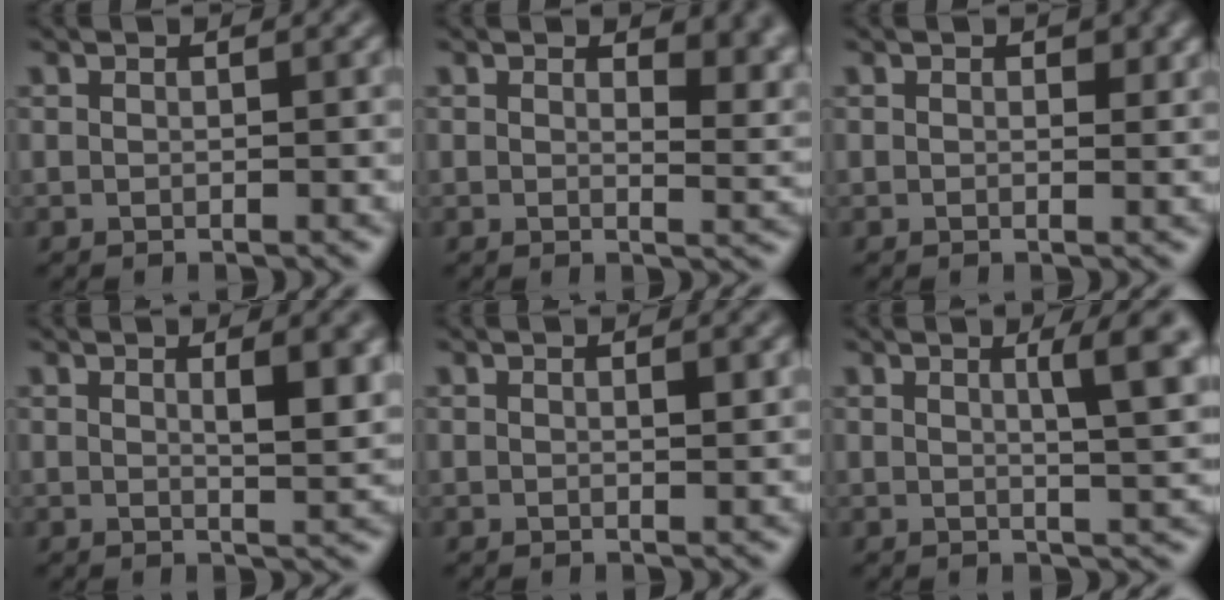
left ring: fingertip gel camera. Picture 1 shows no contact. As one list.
[{"total": 3.8, "force": [2.0, 1.8, 2.7], "torque": [-0.030, -0.009, 0.027]}, {"total": 1.2, "force": [0.4, 0.6, 0.9], "torque": [-0.006, -0.003, 0.005]}, {"total": 3.8, "force": [1.3, 1.0, 3.5], "torque": [-0.043, -0.001, 0.021]}, {"total": 0.8, "force": [0.3, 0.2, 0.7], "torque": [-0.010, -0.001, 0.005]}, {"total": 4.7, "force": [1.6, 0.9, 4.4], "torque": [-0.051, 0.003, 0.022]}]